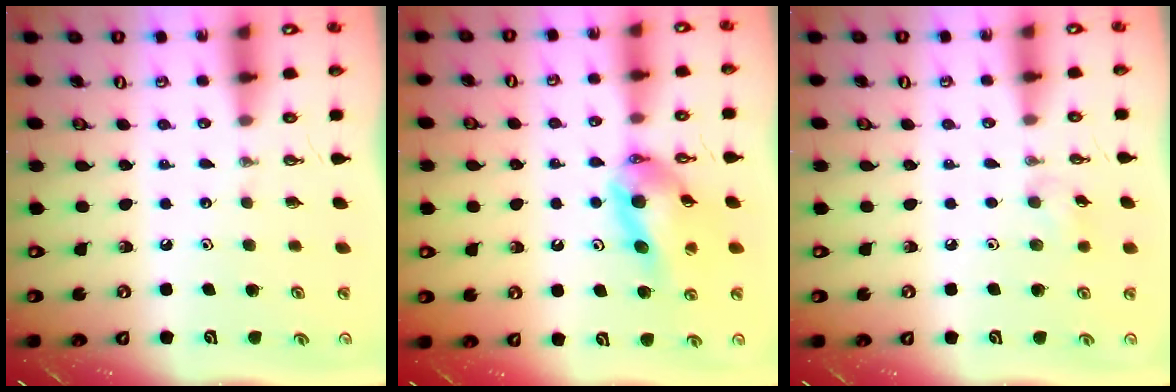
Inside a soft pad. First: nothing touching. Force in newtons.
{"total": 12.2, "press": 12.1, "slide": 1.8}
{"total": 5.8, "press": 5.6, "slide": 1.4}